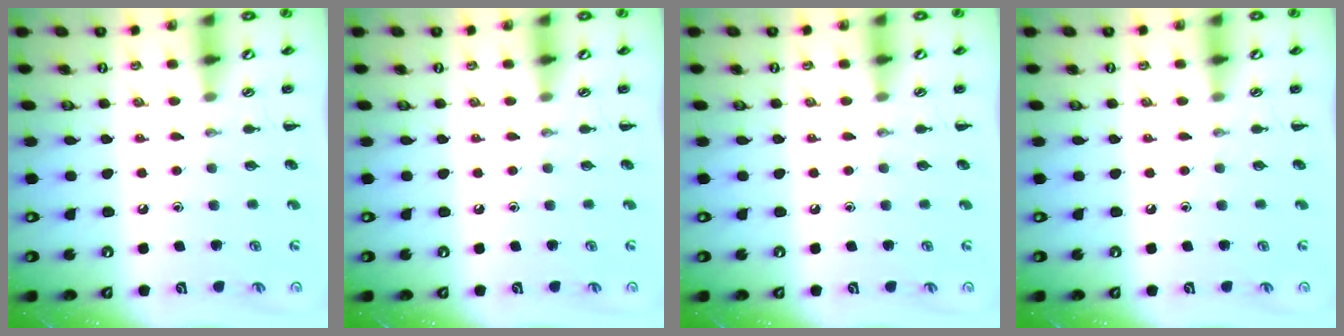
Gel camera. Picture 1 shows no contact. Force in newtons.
{"total": 0.0}
{"total": 0.0}
{"total": 0.0}